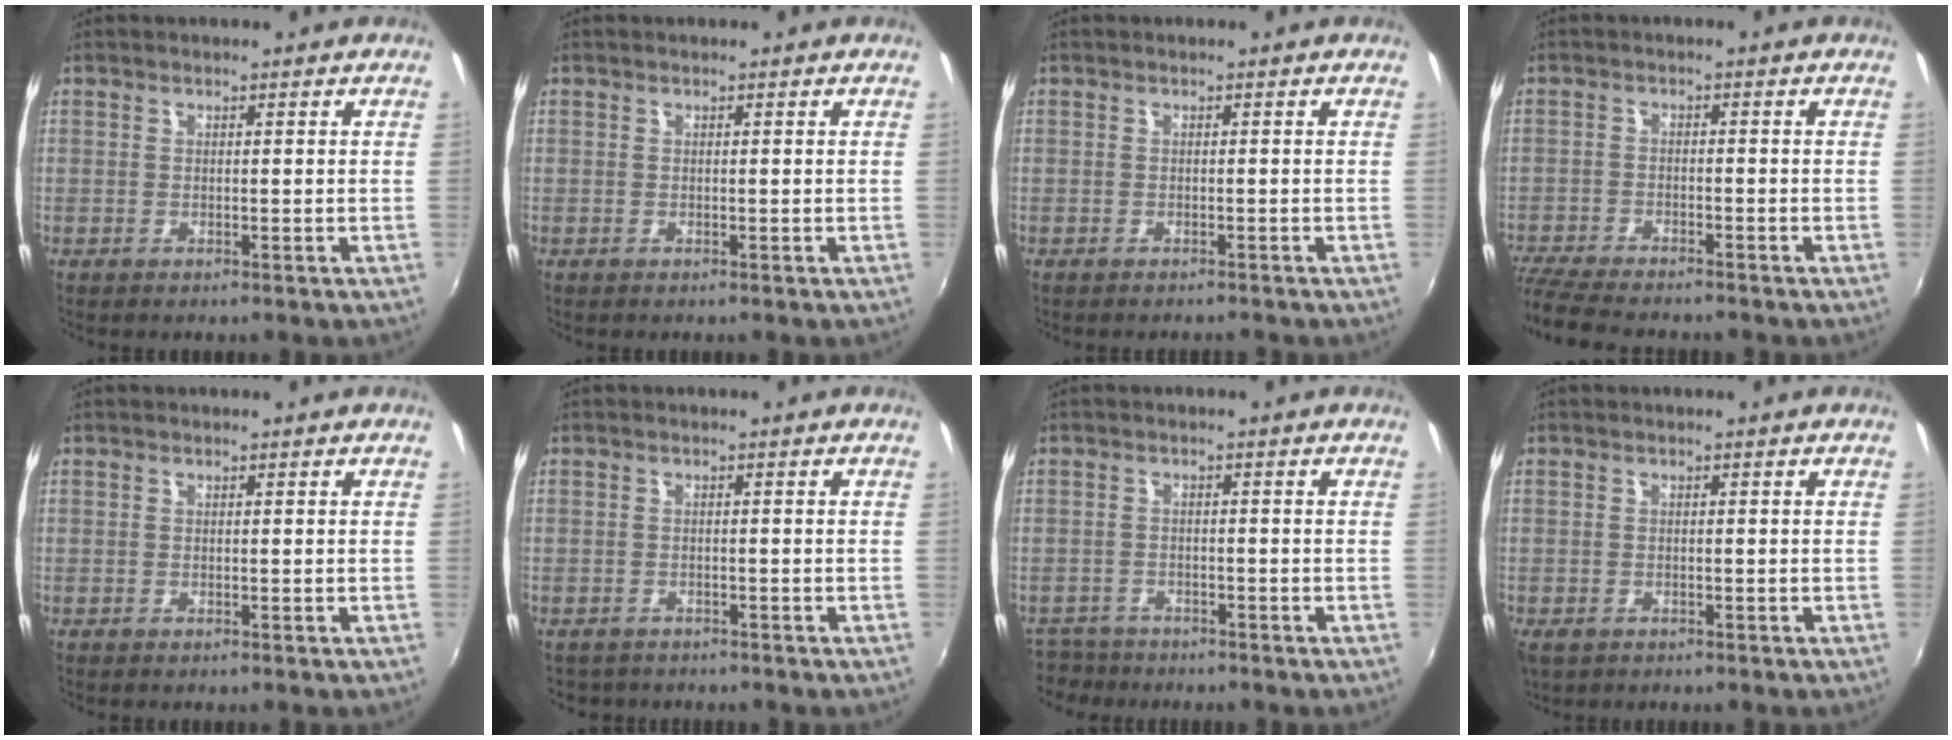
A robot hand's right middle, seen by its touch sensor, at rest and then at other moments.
{"total": 0.0}
{"total": 1.2, "force": [-1.2, 0.3, 0.2], "torque": [-0.008, -0.006, -0.016]}
{"total": 9.9, "force": [-8.9, 1.7, 4.1], "torque": [-0.113, -0.030, -0.158]}
{"total": 0.0}
{"total": 2.5, "force": [-2.1, 1.4, 0.3], "torque": [-0.013, -0.006, -0.032]}
{"total": 5.3, "force": [-4.7, 2.4, 0.5], "torque": [-0.029, -0.005, -0.083]}
{"total": 2.7, "force": [-1.5, 1.8, 1.3], "torque": [-0.028, -0.011, -0.024]}